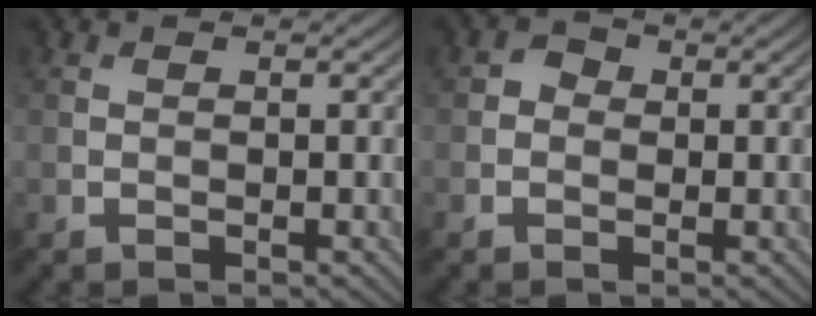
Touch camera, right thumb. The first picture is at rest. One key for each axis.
{"total": 1.5, "fx": -0.1, "fy": 1.3, "fz": 0.6, "tx": -0.007, "ty": 0.000, "tz": -0.010}